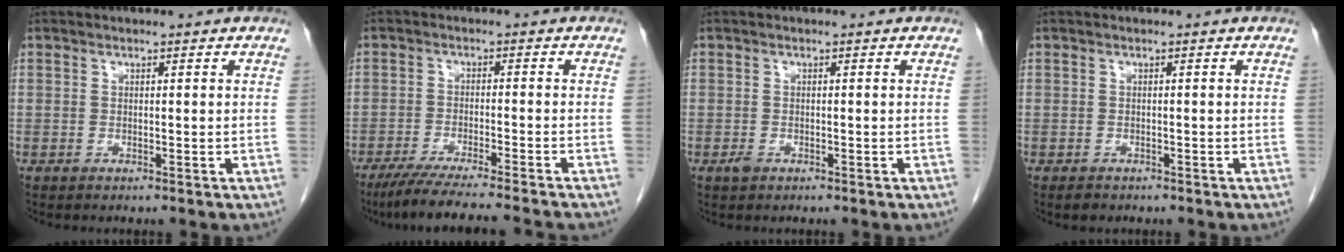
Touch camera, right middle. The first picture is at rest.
{"total": 12.5, "force": [-10.9, -0.8, 6.0], "torque": [-0.072, -0.026, -0.171]}
{"total": 0.9, "force": [-0.5, 0.5, 0.5], "torque": [-0.012, 0.000, -0.007]}
{"total": 1.3, "force": [-1.0, 0.8, 0.4], "torque": [-0.012, 0.000, -0.011]}